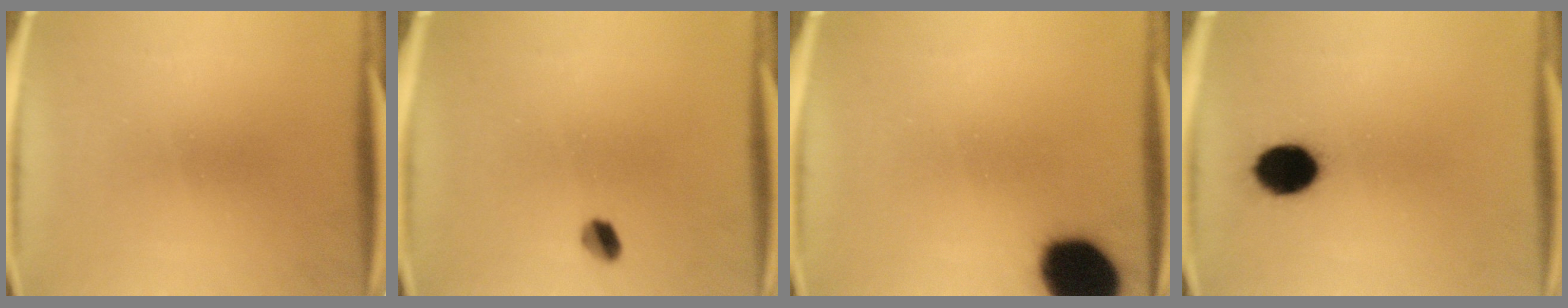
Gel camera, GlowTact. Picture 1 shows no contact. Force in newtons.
{"total": 2.7}
{"total": 17.3}
{"total": 9.4}